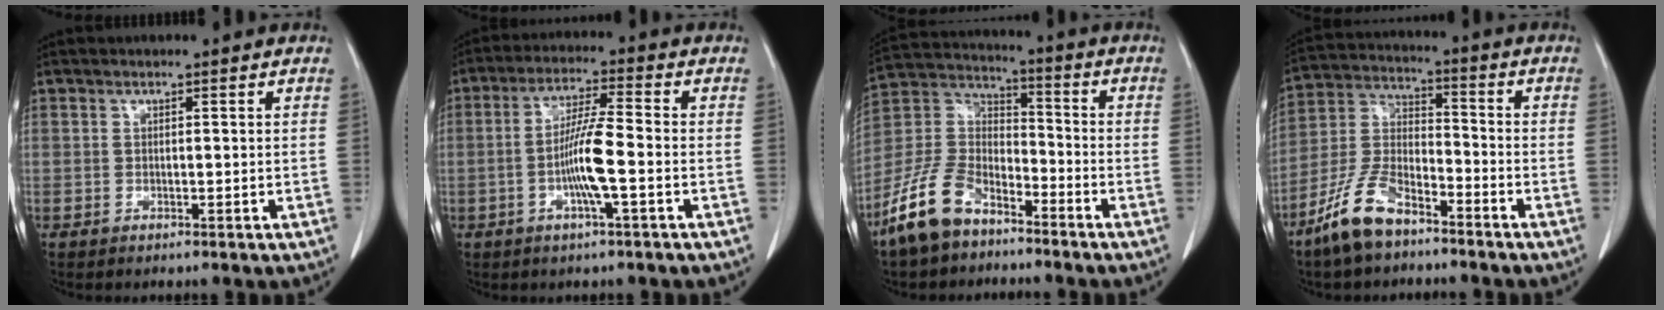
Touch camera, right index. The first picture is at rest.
{"total": 7.7, "force": [-1.8, 0.2, 7.5], "torque": [-0.148, 0.001, -0.038]}
{"total": 12.0, "force": [-8.5, 5.8, 6.1], "torque": [-0.146, 0.008, -0.174]}
{"total": 10.8, "force": [-7.7, 3.9, 6.5], "torque": [-0.150, -0.006, -0.156]}